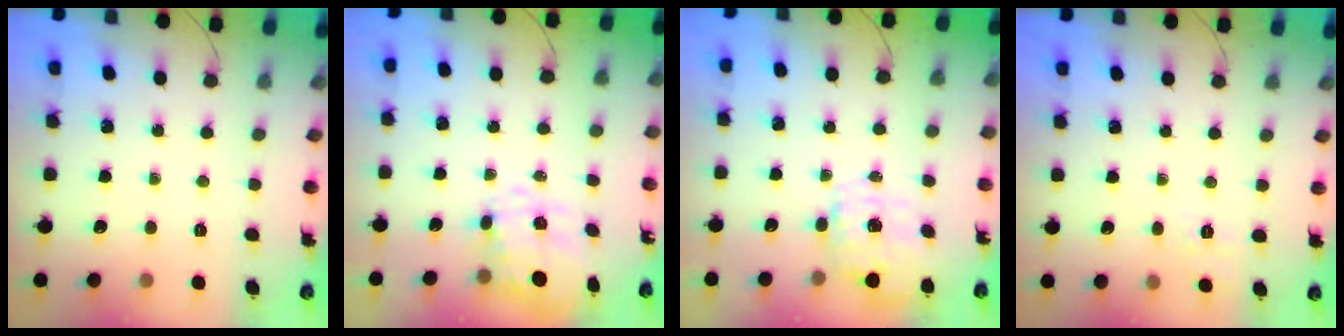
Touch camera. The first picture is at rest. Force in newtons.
{"total": 10.3, "press": 10.2, "slide": 1.1}
{"total": 2.8, "press": 2.6, "slide": 0.9}
{"total": 3.1, "press": 2.6, "slide": 1.7}